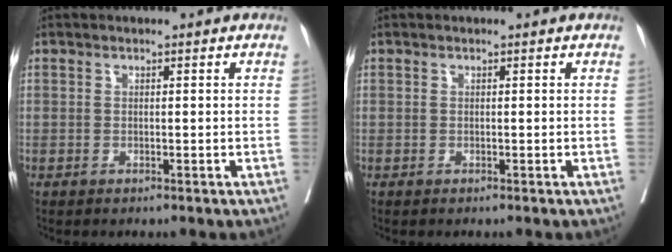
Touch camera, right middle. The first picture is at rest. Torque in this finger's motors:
{"motor_torque": [-0.75, 0.28, -0.32, -0.05]}